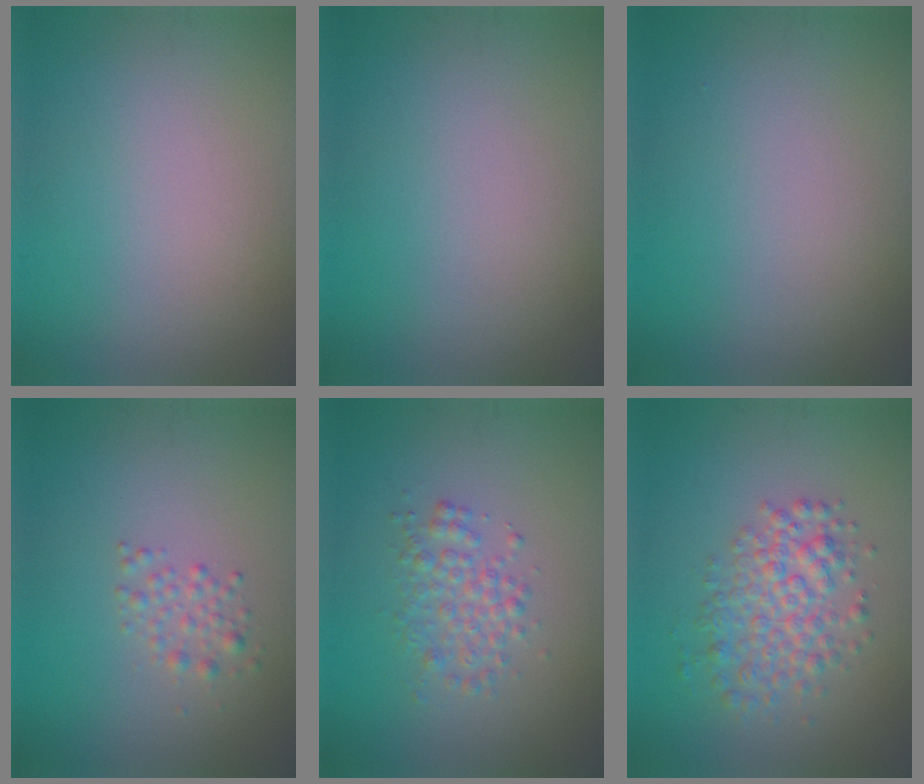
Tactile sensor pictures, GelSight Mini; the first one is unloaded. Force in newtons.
{"total": 0.0}
{"total": 0.0}
{"total": 1.5, "press": 1.5, "slide": 0.0}
{"total": 2.6, "press": 2.6, "slide": 0.0}
{"total": 4.0, "press": 4.0, "slide": 0.1}